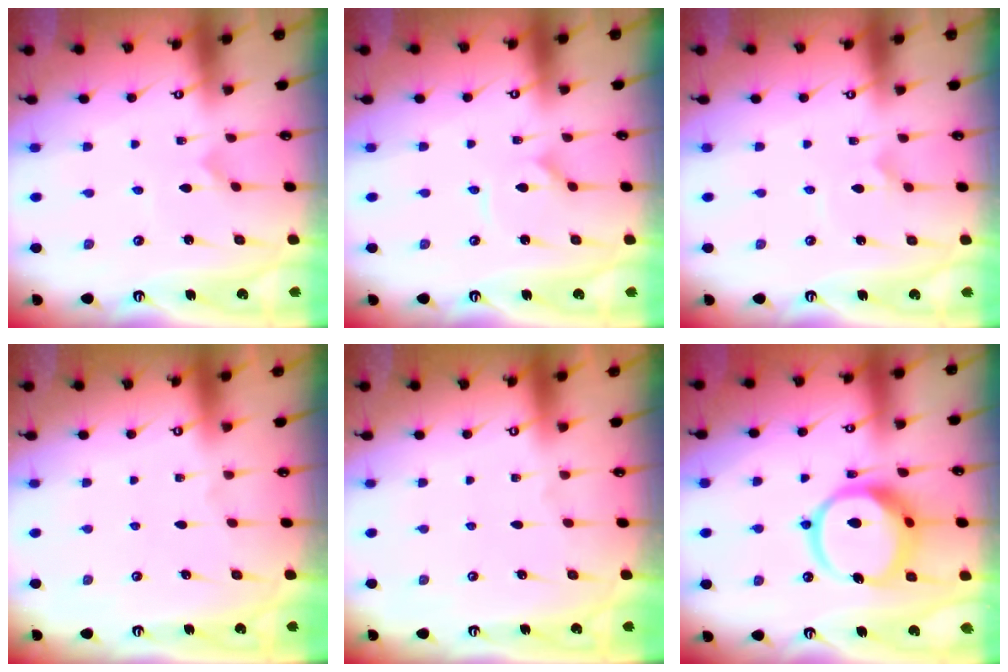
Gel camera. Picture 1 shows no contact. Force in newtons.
{"total": 2.1, "press": 2.1, "slide": 0.2}
{"total": 4.1, "press": 4.1, "slide": 0.5}
{"total": 0.0}
{"total": 0.0}
{"total": 15.8, "press": 15.7, "slide": 1.8}